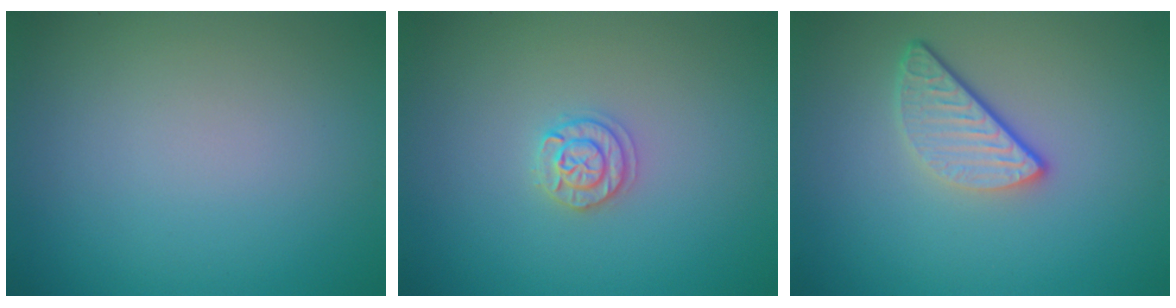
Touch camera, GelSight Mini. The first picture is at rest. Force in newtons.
{"total": 1.7, "press": 1.7, "slide": 0.2}
{"total": 3.2, "press": 2.5, "slide": 2.0}